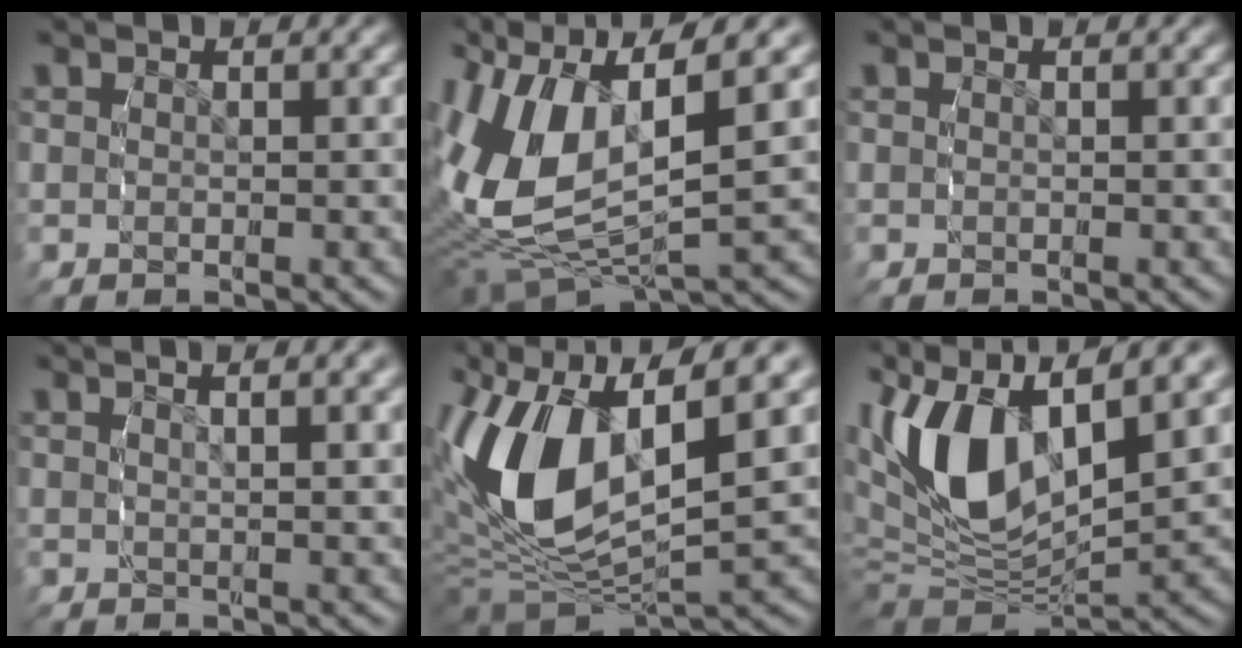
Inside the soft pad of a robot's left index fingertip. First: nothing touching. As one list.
[{"total": 12.5, "force": [-0.3, 8.3, 9.4], "torque": [-0.219, -0.026, 0.000]}, {"total": 0.0}, {"total": 4.3, "force": [2.7, 1.1, 3.1], "torque": [-0.040, 0.010, 0.039]}, {"total": 14.0, "force": [-0.1, 9.1, 10.6], "torque": [-0.236, -0.024, 0.002]}, {"total": 12.5, "force": [0.9, 7.8, 9.8], "torque": [-0.207, -0.022, 0.014]}]